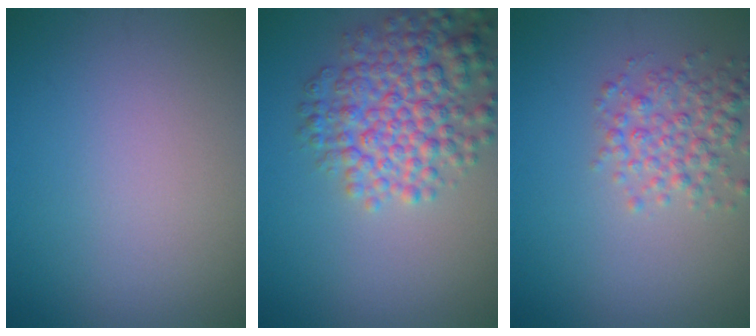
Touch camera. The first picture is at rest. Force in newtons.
{"total": 6.4, "press": 6.4, "slide": 0.2}
{"total": 3.5, "press": 3.5, "slide": 0.1}